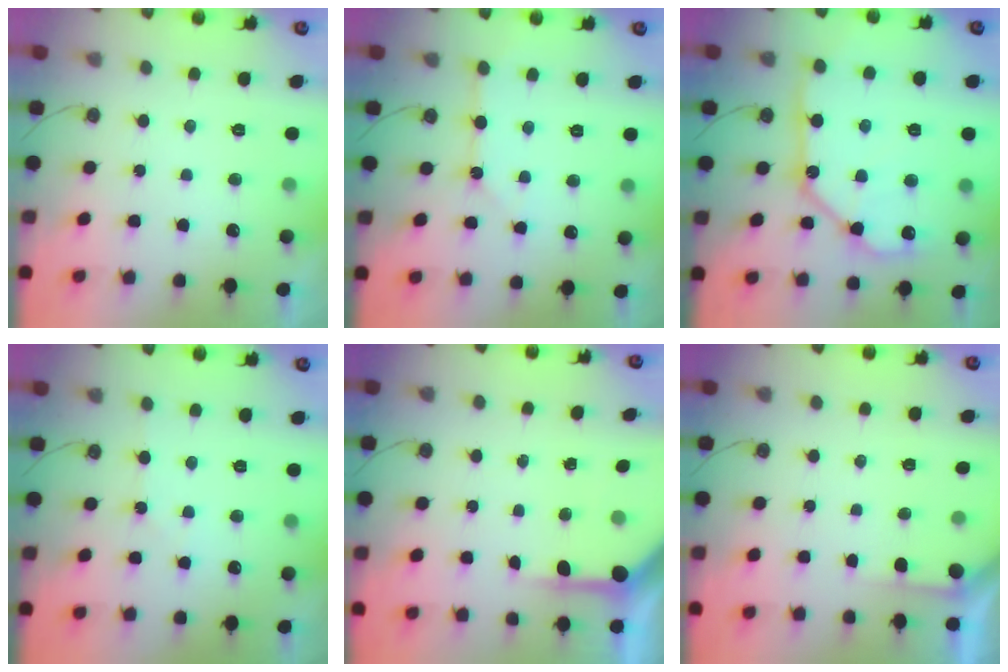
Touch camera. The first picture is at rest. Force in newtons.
{"total": 3.6, "press": 3.6, "slide": 0.3}
{"total": 16.1, "press": 16.0, "slide": 2.0}
{"total": 3.5, "press": 3.5, "slide": 0.6}
{"total": 5.5, "press": 5.5, "slide": 0.4}
{"total": 1.7, "press": 1.6, "slide": 0.2}